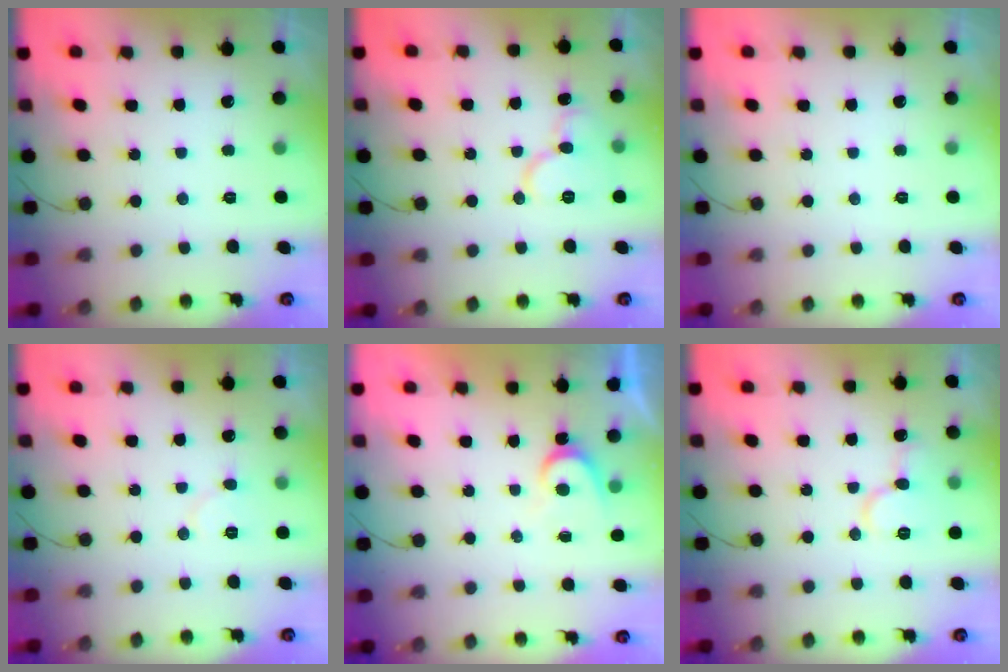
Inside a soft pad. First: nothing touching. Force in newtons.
{"total": 11.3, "press": 11.2, "slide": 1.2}
{"total": 0.0}
{"total": 5.5, "press": 5.5, "slide": 0.5}
{"total": 5.1, "press": 5.1, "slide": 0.5}
{"total": 9.1, "press": 9.0, "slide": 1.2}